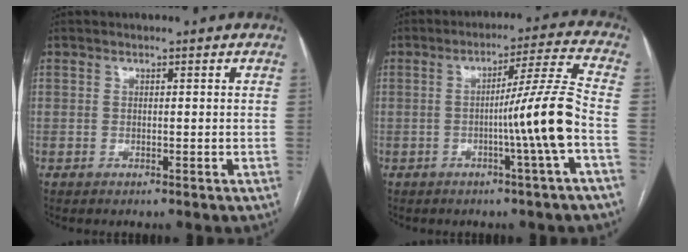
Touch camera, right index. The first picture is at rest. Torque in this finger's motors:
{"motor_torque": [0.97, -0.29, 0.71, 0.16]}